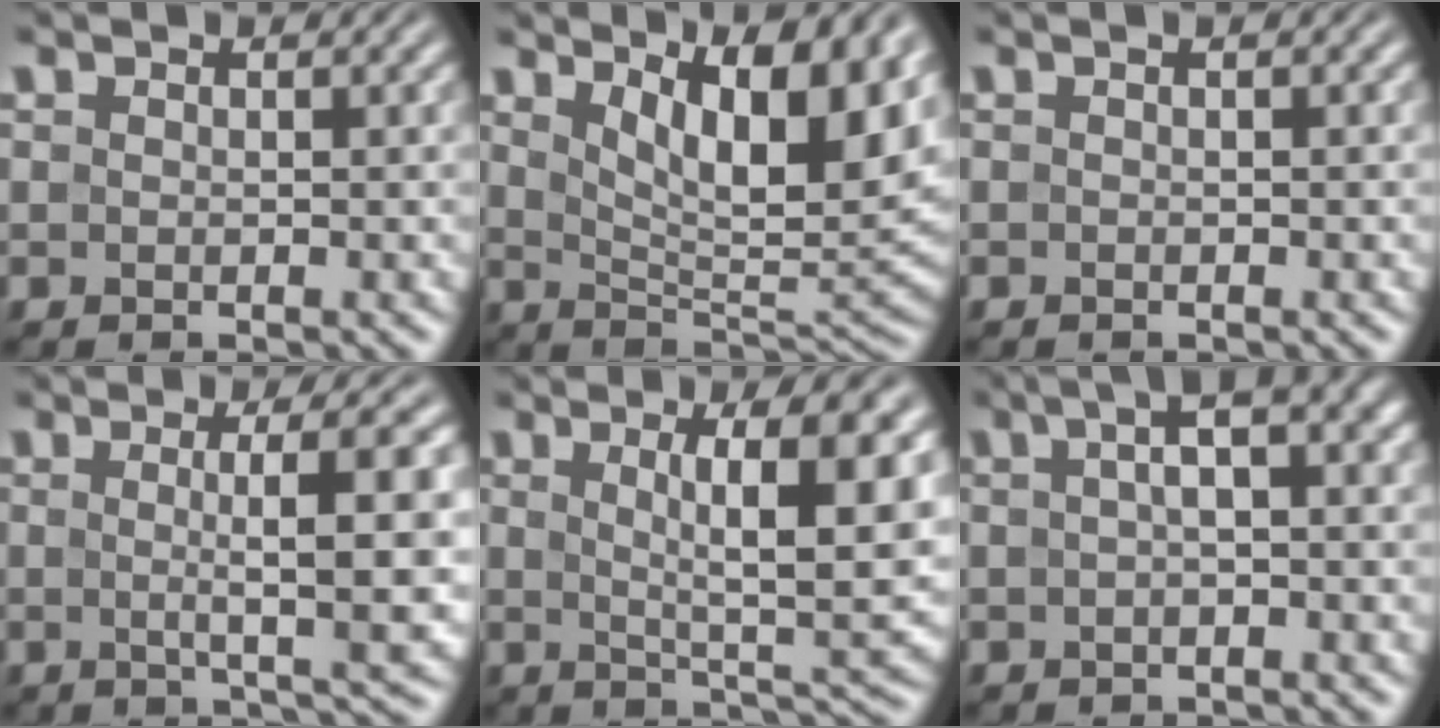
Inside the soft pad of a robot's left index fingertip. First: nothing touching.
{"total": 10.2, "force": [4.8, 3.4, 8.4], "torque": [-0.116, -0.003, 0.075]}
{"total": 0.6, "force": [-0.3, 0.1, 0.5], "torque": [-0.010, -0.002, -0.004]}
{"total": 7.5, "force": [0.6, 1.4, 7.3], "torque": [-0.101, 0.006, 0.009]}
{"total": 9.3, "force": [2.3, 2.2, 8.7], "torque": [-0.120, -0.003, 0.037]}
{"total": 4.5, "force": [0.7, 1.2, 4.3], "torque": [-0.059, 0.018, 0.006]}